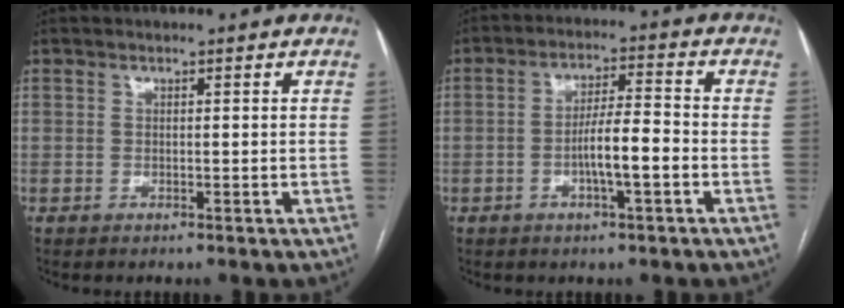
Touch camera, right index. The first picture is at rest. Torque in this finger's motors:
{"motor_torque": [1.31, -0.39, 0.57, 0.14]}